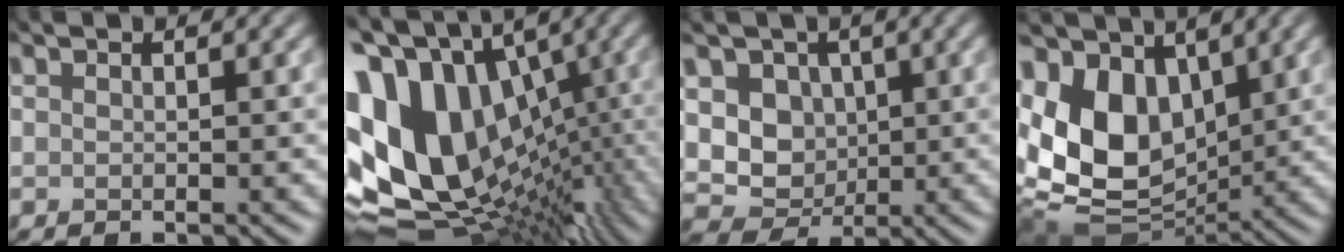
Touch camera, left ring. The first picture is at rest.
{"total": 17.5, "force": [-0.7, 12.2, 12.6], "torque": [-0.248, -0.022, 0.018]}
{"total": 6.3, "force": [0.1, 5.2, 3.5], "torque": [-0.063, -0.001, -0.010]}
{"total": 11.6, "force": [0.7, 7.8, 8.5], "torque": [-0.197, -0.010, 0.011]}